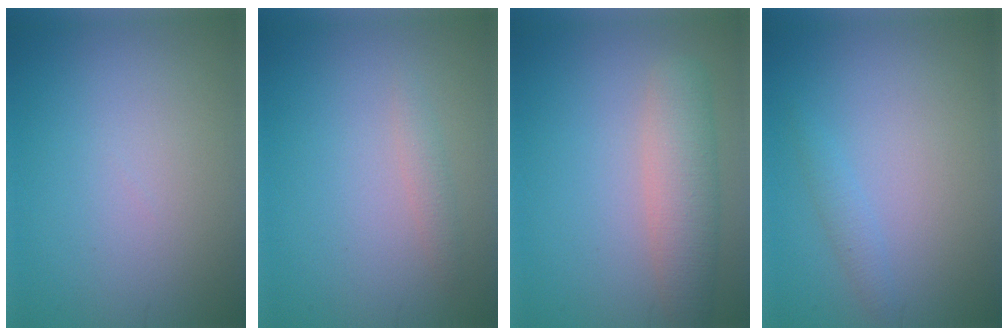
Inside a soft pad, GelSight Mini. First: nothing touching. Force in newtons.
{"total": 1.1, "press": 1.1, "slide": 0.0}
{"total": 4.1, "press": 4.1, "slide": 0.1}
{"total": 1.1, "press": 1.1, "slide": 0.1}